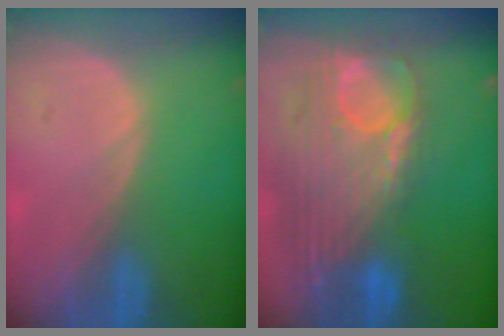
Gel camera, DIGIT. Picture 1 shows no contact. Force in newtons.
{"total": 12.7, "press": 10.7, "slide": 6.7}